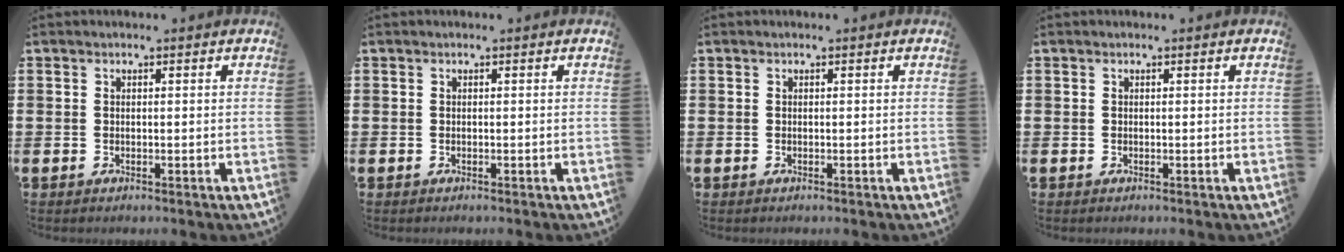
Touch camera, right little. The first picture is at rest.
{"total": 0.0}
{"total": 0.0}
{"total": 0.0}